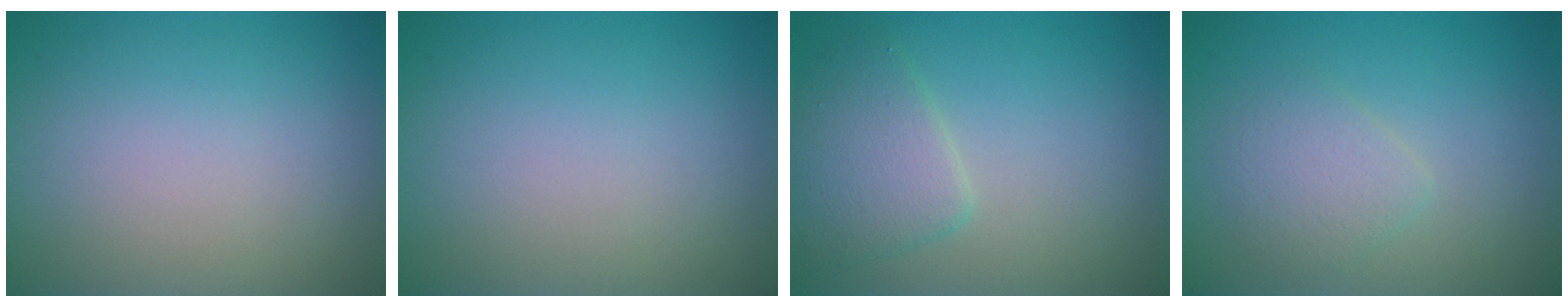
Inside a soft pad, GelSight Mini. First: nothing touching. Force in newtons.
{"total": 0.0}
{"total": 3.4, "press": 3.4, "slide": 0.1}
{"total": 2.3, "press": 2.3, "slide": 0.1}